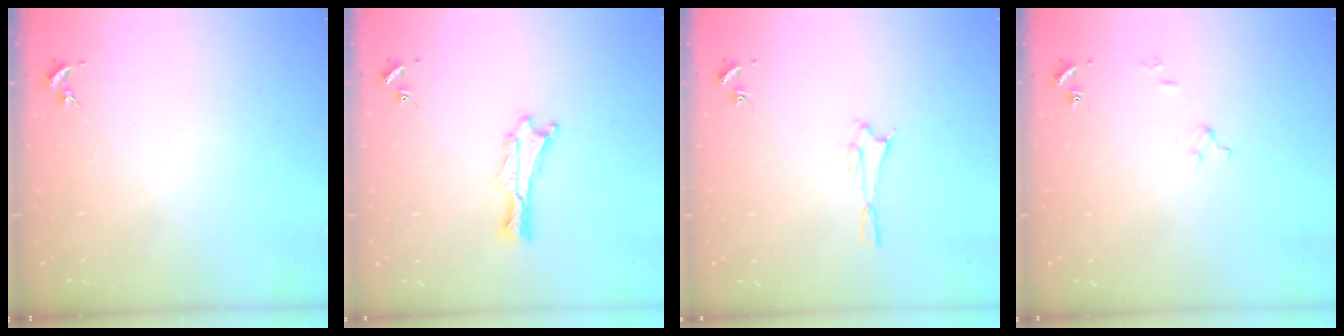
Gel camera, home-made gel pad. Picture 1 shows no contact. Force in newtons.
{"total": 0.8, "press": 0.7, "slide": 0.2}
{"total": 1.6, "press": 1.6, "slide": 0.1}
{"total": 2.6, "press": 2.6, "slide": 0.3}